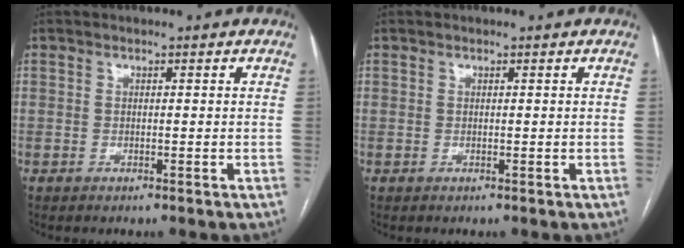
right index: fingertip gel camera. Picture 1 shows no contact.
{"total": 0.0}